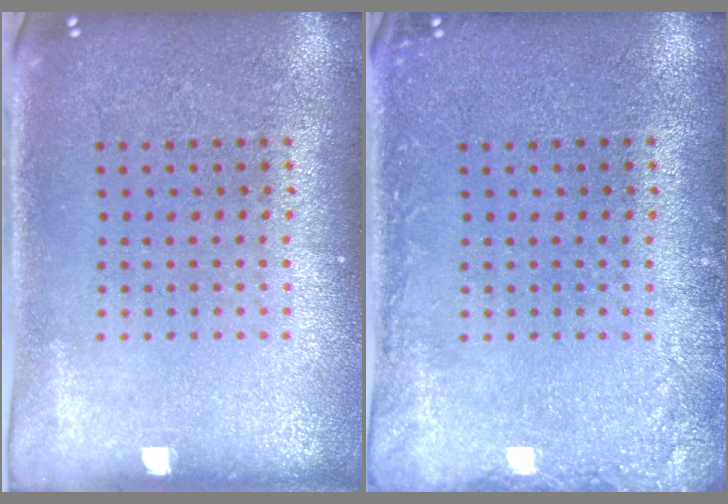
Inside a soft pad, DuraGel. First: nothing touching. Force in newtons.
{"total": 1.6, "press": 1.6, "slide": 0.3}